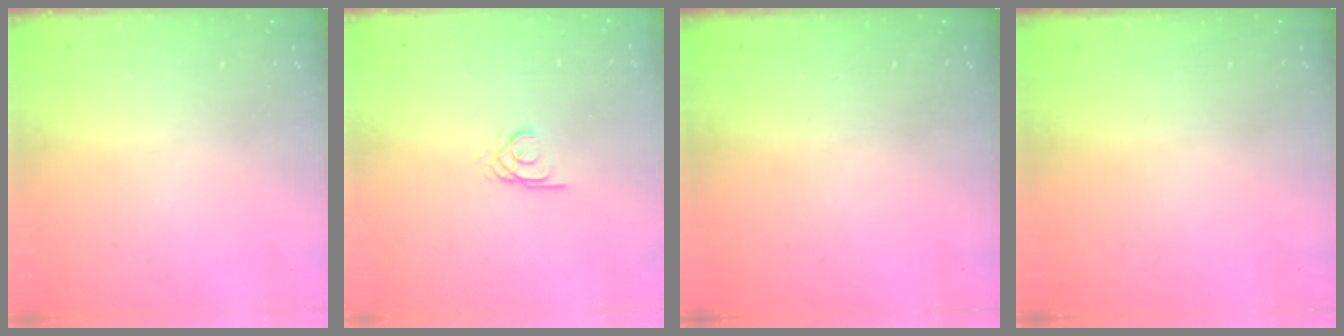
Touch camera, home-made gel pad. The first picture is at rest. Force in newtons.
{"total": 1.9, "press": 1.9, "slide": 0.1}
{"total": 0.0}
{"total": 0.0}